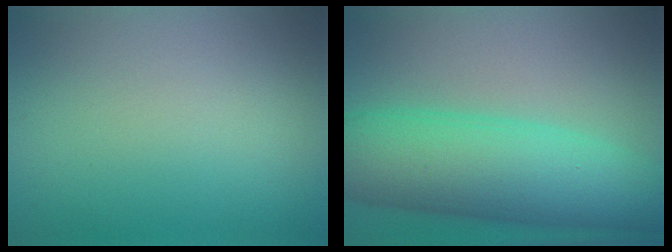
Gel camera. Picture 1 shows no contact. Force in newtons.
{"total": 11.7, "press": 11.7, "slide": 0.2}